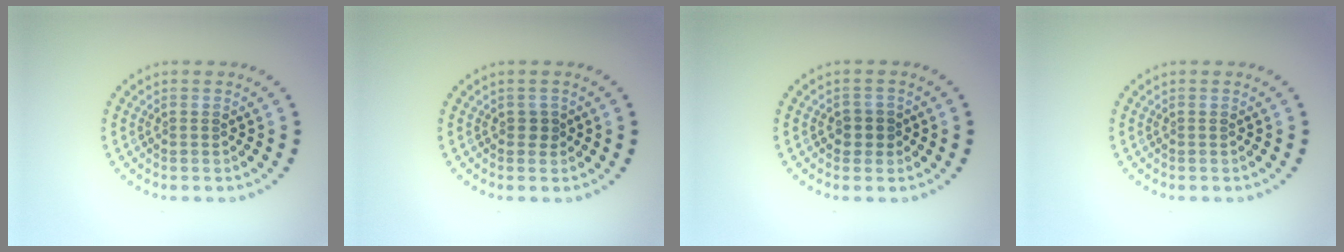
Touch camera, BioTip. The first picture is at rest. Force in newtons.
{"total": 0.9, "press": 0.8, "slide": 0.4}
{"total": 1.7, "press": 1.5, "slide": 0.7}
{"total": 0.0}